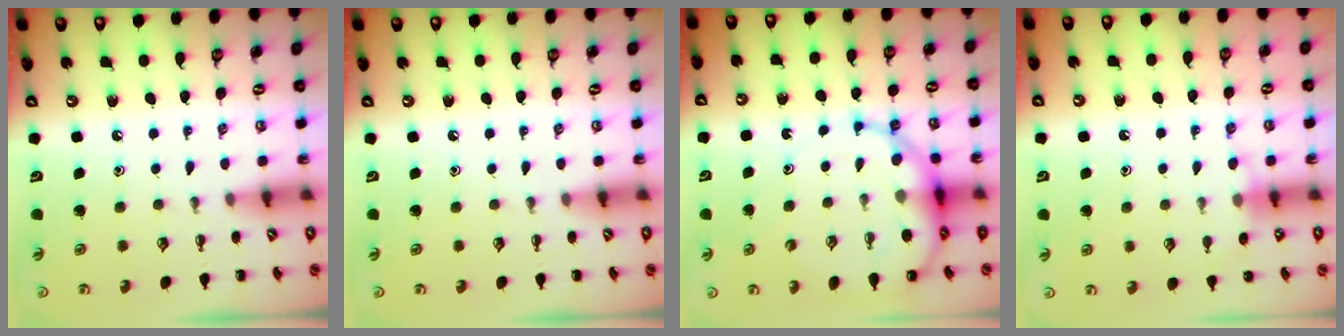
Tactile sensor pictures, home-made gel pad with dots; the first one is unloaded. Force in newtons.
{"total": 0.0}
{"total": 11.9, "press": 11.5, "slide": 3.0}
{"total": 7.9, "press": 7.4, "slide": 2.6}